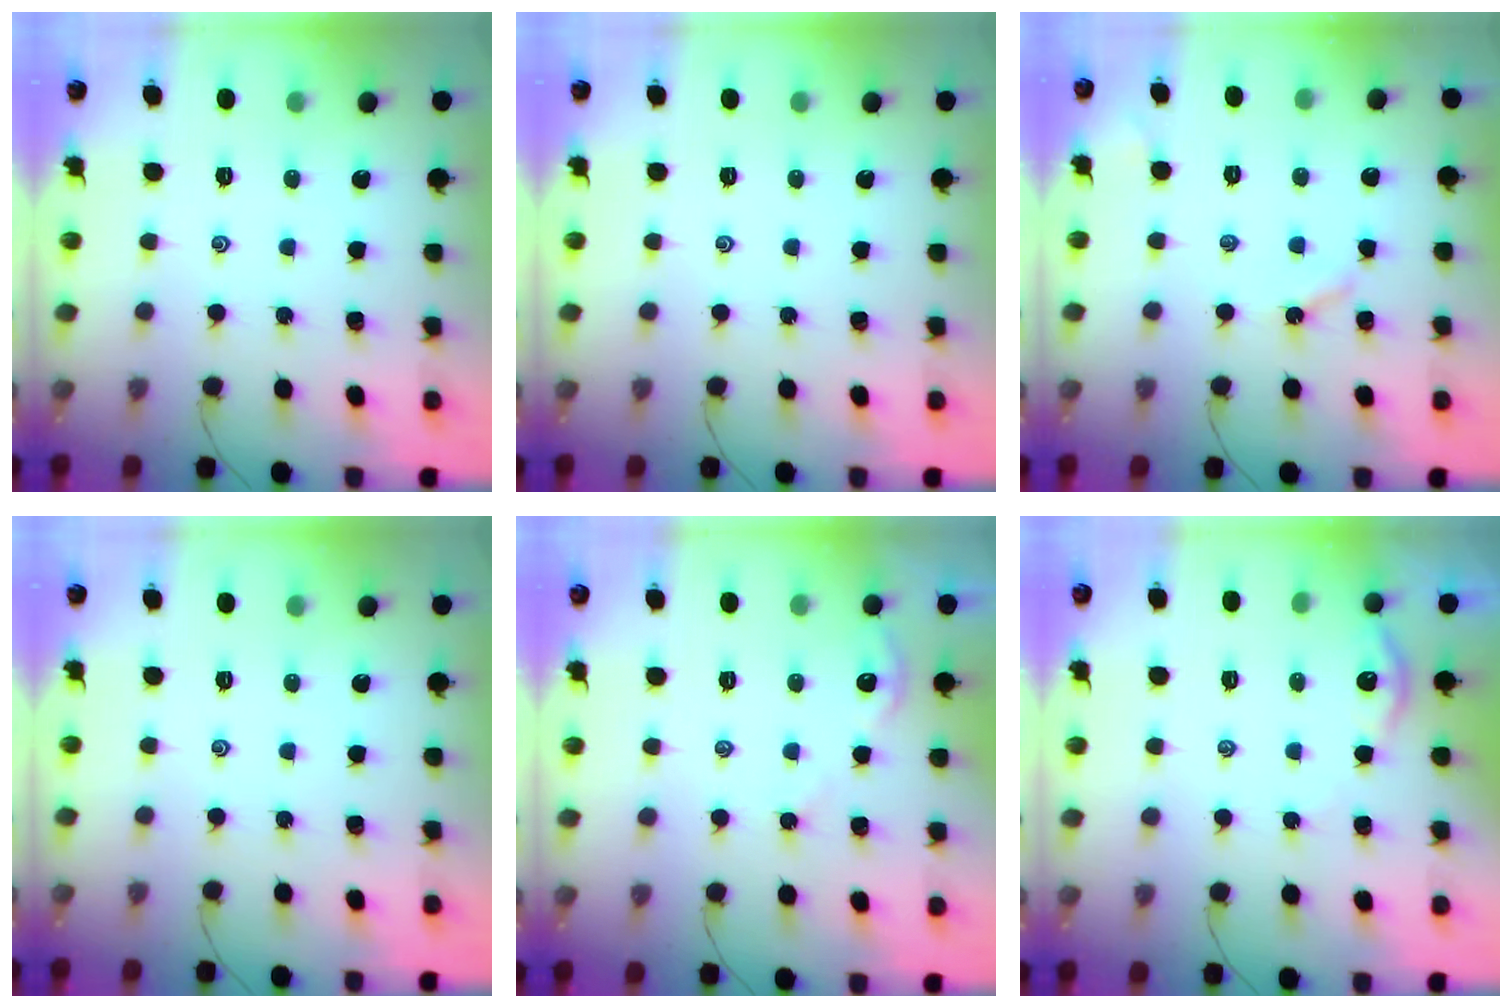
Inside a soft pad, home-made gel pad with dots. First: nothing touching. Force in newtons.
{"total": 0.0}
{"total": 3.0, "press": 2.9, "slide": 0.6}
{"total": 0.0}
{"total": 2.4, "press": 2.4, "slide": 0.4}
{"total": 3.8, "press": 3.7, "slide": 0.4}